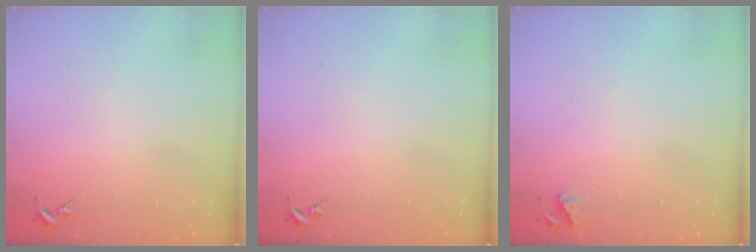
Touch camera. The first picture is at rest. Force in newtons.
{"total": 0.0}
{"total": 4.2, "press": 4.2, "slide": 0.5}